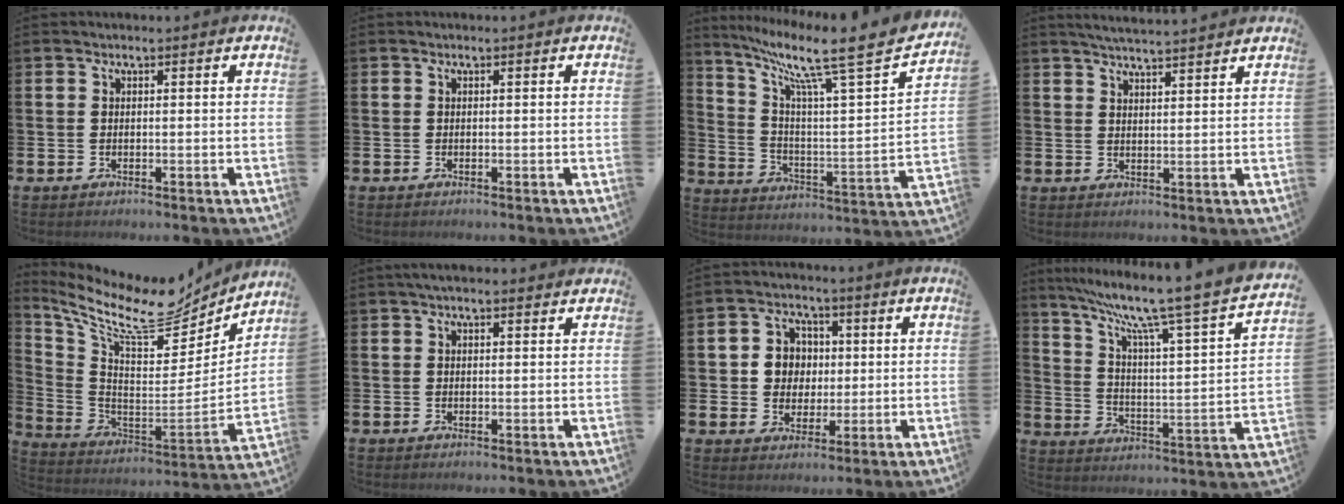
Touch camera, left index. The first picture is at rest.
{"total": 0.0}
{"total": 10.4, "force": [7.9, 1.3, 6.7], "torque": [-0.152, -0.059, 0.118]}
{"total": 4.0, "force": [3.9, -0.4, 0.5], "torque": [-0.017, -0.021, 0.070]}
{"total": 12.4, "force": [9.7, 4.1, 6.6], "torque": [-0.154, -0.068, 0.160]}
{"total": 1.8, "force": [1.4, 0.5, 0.9], "torque": [-0.011, 0.003, 0.022]}
{"total": 5.3, "force": [1.4, 4.9, 1.4], "torque": [-0.037, 0.009, 0.020]}
{"total": 9.2, "force": [7.0, 0.6, 6.0], "torque": [-0.128, -0.059, 0.105]}